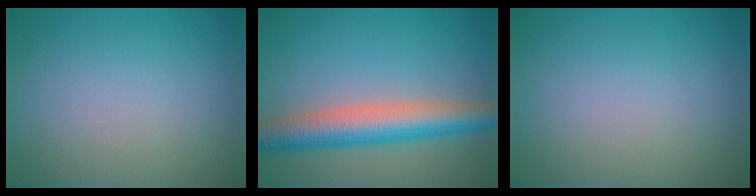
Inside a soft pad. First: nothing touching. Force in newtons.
{"total": 6.7, "press": 6.7, "slide": 0.1}
{"total": 0.0}